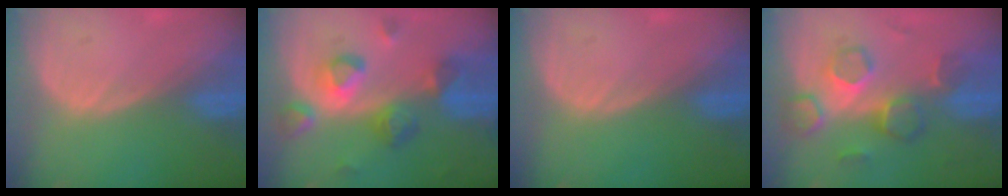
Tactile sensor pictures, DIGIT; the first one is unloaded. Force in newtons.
{"total": 8.6, "press": 7.9, "slide": 3.3}
{"total": 0.0}
{"total": 8.8, "press": 7.6, "slide": 4.4}